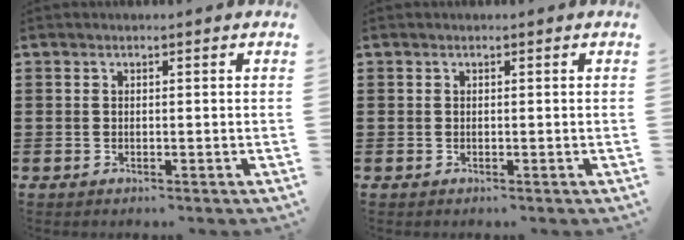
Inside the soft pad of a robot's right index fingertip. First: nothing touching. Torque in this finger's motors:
{"motor_torque": [0.00, 0.00, 0.00, 0.00]}